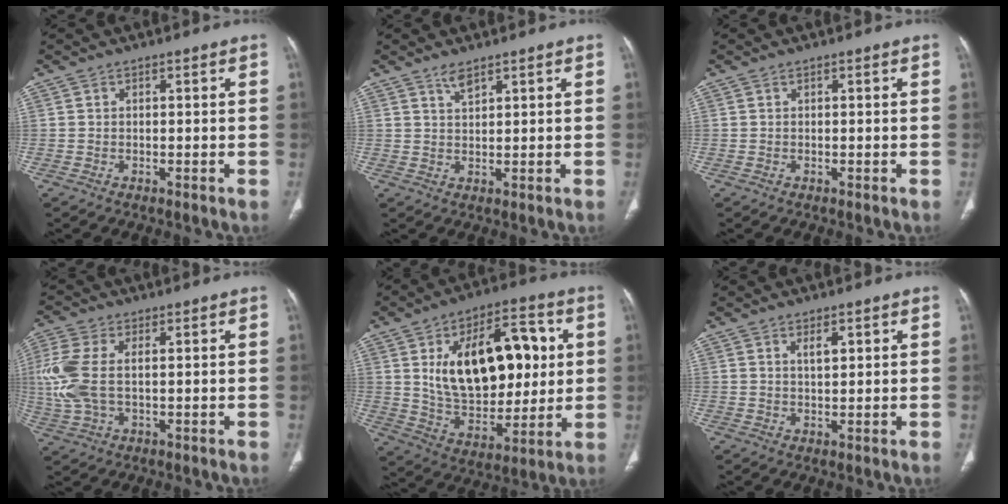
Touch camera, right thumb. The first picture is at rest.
{"total": 2.4, "force": [1.9, 0.6, 1.3], "torque": [-0.020, -0.008, 0.040]}
{"total": 0.0}
{"total": 9.9, "force": [1.2, 5.5, 8.1], "torque": [-0.223, 0.008, 0.027]}
{"total": 23.7, "force": [4.7, 13.4, 19.0], "torque": [-0.260, -0.005, 0.084]}
{"total": 2.5, "force": [1.3, 0.9, 1.9], "torque": [-0.028, -0.008, 0.024]}